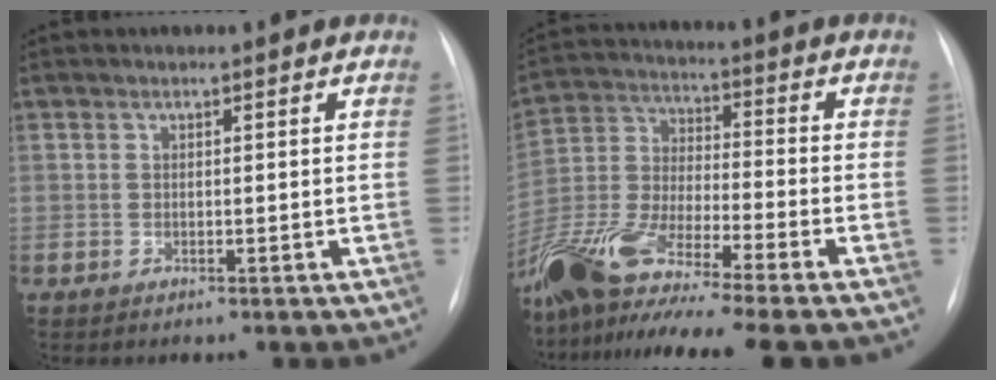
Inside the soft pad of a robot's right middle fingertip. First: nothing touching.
{"total": 18.2, "force": [-14.8, 0.1, 10.7], "torque": [-0.248, -0.029, -0.278]}